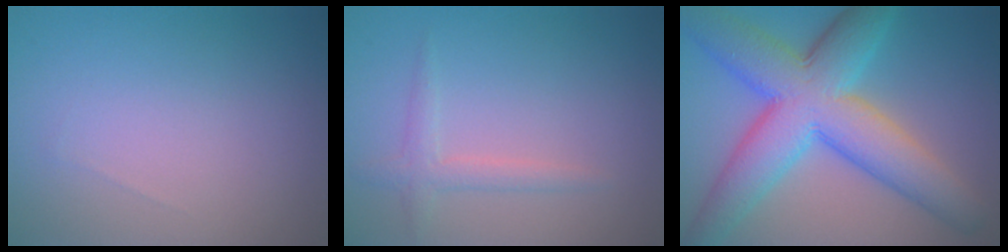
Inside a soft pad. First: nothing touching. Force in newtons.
{"total": 1.7, "press": 1.7, "slide": 0.1}
{"total": 10.9, "press": 10.9, "slide": 0.2}